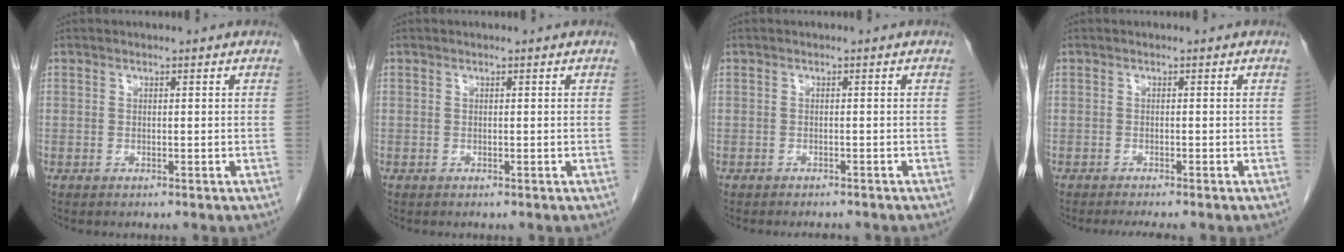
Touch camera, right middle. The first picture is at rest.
{"total": 0.0}
{"total": 2.4, "force": [-2.2, 0.6, 0.7], "torque": [-0.007, -0.004, -0.025]}
{"total": 3.3, "force": [-2.9, 0.0, 1.7], "torque": [-0.017, -0.005, -0.041]}